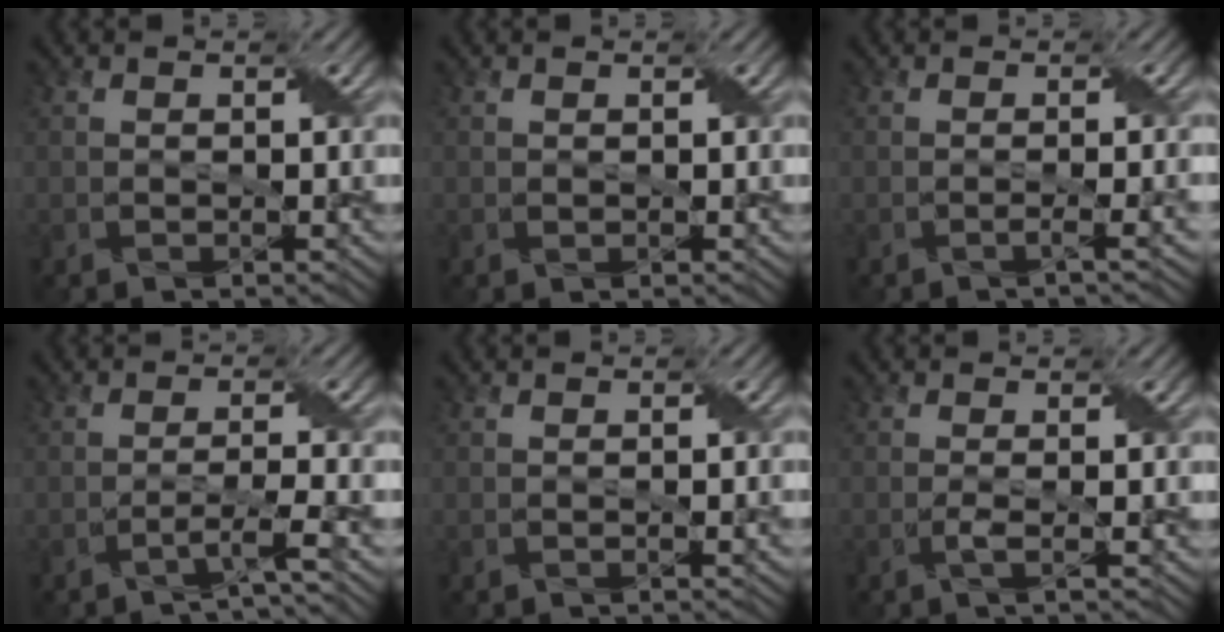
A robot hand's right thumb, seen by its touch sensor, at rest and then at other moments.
{"total": 0.0}
{"total": 1.8, "force": [-0.6, 0.4, 1.7], "torque": [-0.023, -0.001, -0.020]}
{"total": 2.7, "force": [-1.8, 0.1, 2.0], "torque": [-0.036, 0.010, -0.046]}
{"total": 0.6, "force": [-0.1, 0.1, 0.6], "torque": [-0.007, 0.002, -0.004]}
{"total": 1.3, "force": [-0.2, 0.2, 1.2], "torque": [-0.024, -0.001, -0.009]}